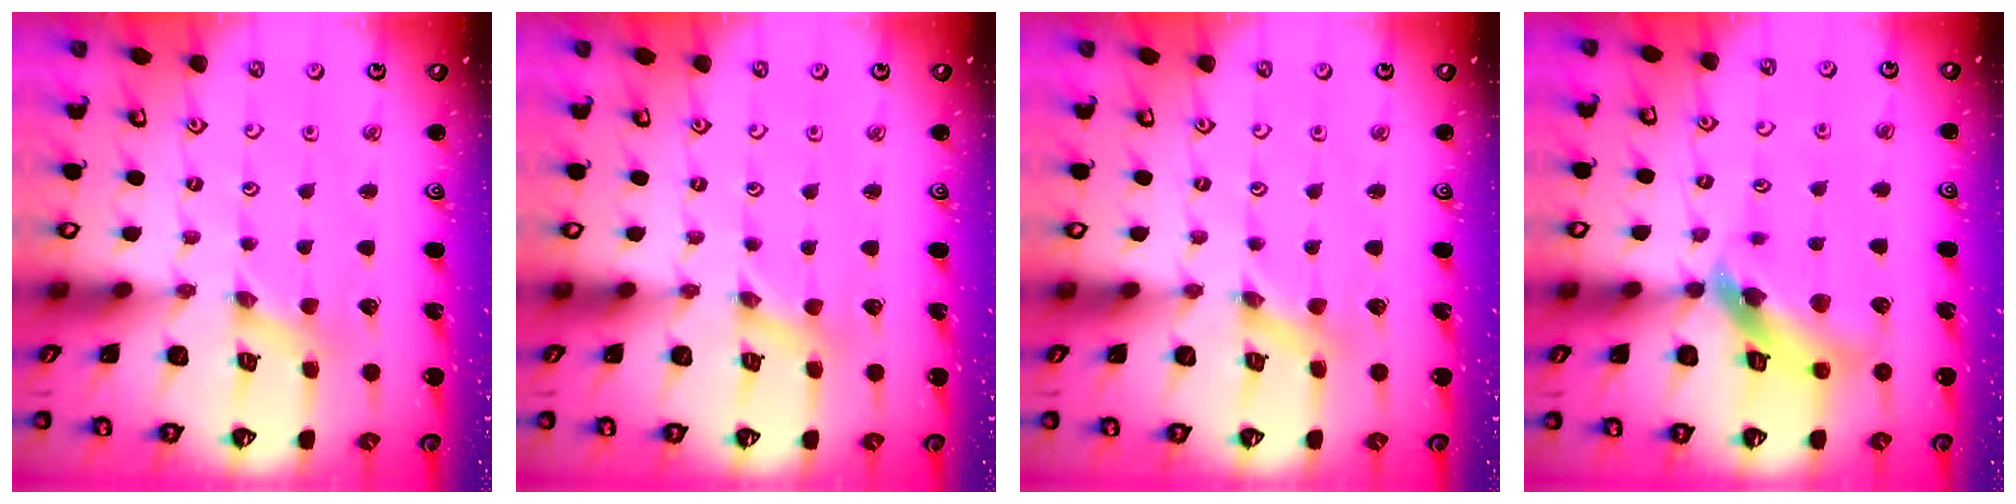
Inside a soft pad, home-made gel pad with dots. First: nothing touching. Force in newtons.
{"total": 0.0}
{"total": 1.3, "press": 1.3, "slide": 0.3}
{"total": 11.0, "press": 10.9, "slide": 1.5}